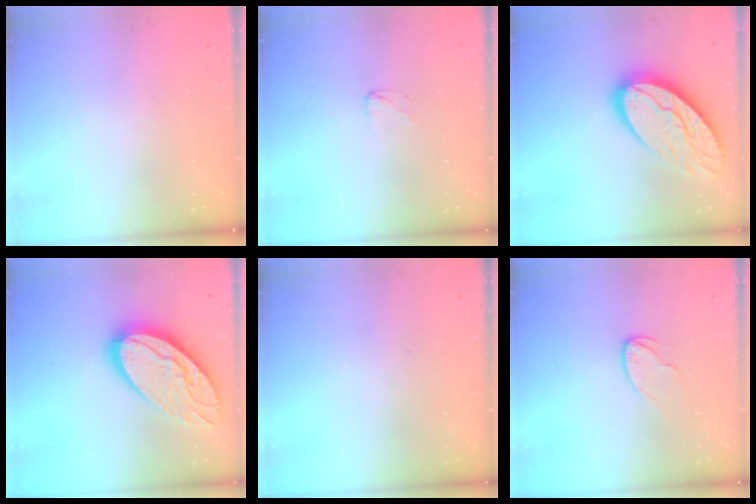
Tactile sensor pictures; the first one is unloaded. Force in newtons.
{"total": 2.4, "press": 2.4, "slide": 0.2}
{"total": 18.6, "press": 18.6, "slide": 1.6}
{"total": 22.4, "press": 22.3, "slide": 2.1}
{"total": 0.0}
{"total": 6.0, "press": 6.0, "slide": 0.5}